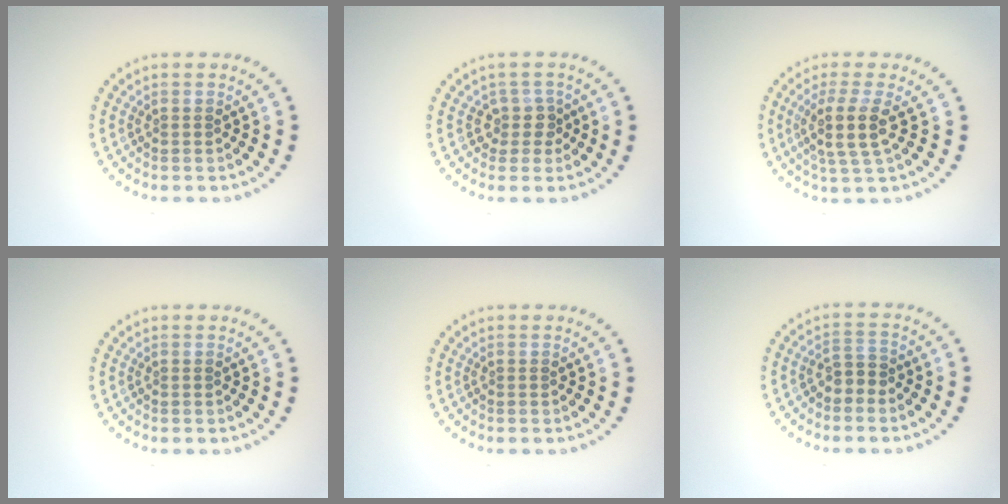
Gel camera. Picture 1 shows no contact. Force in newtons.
{"total": 1.9, "press": 1.3, "slide": 1.4}
{"total": 3.7, "press": 2.9, "slide": 2.2}
{"total": 0.0}
{"total": 0.0}
{"total": 1.8, "press": 1.6, "slide": 0.9}